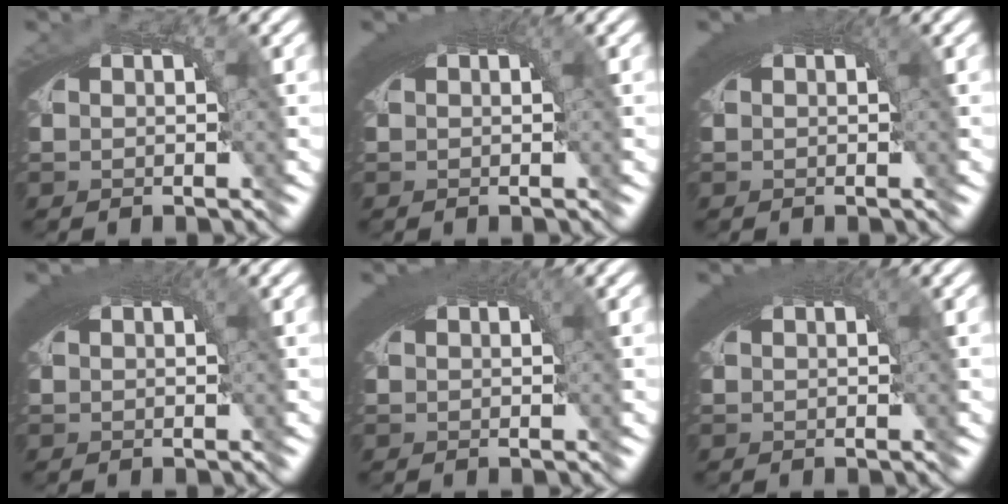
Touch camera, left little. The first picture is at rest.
{"total": 3.1, "force": [1.2, 0.8, 2.8], "torque": [-0.033, 0.009, 0.016]}
{"total": 3.4, "force": [1.3, 0.9, 3.0], "torque": [-0.035, 0.012, 0.017]}
{"total": 4.1, "force": [1.4, 1.2, 3.6], "torque": [-0.045, 0.014, 0.017]}
{"total": 4.0, "force": [1.6, 1.1, 3.5], "torque": [-0.044, 0.015, 0.019]}
{"total": 4.1, "force": [1.4, 1.3, 3.7], "torque": [-0.045, 0.014, 0.017]}